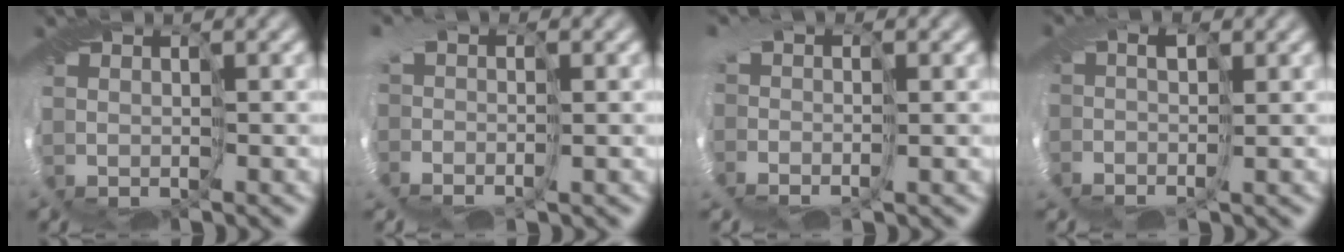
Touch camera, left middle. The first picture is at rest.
{"total": 2.0, "force": [-0.4, 1.1, 1.6], "torque": [-0.029, 0.007, -0.018]}
{"total": 1.9, "force": [-0.5, 1.1, 1.5], "torque": [-0.025, 0.005, -0.020]}
{"total": 0.8, "force": [-0.2, 0.4, 0.7], "torque": [0.001, 0.010, -0.011]}